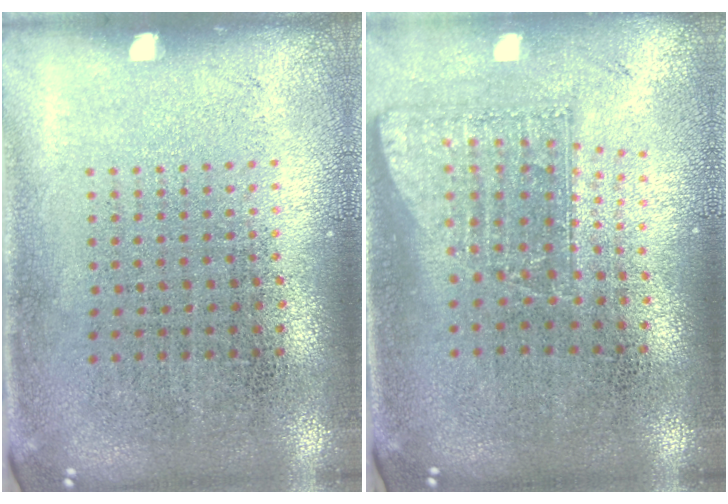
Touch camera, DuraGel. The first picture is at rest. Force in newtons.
{"total": 1.7, "press": 1.3, "slide": 1.2}